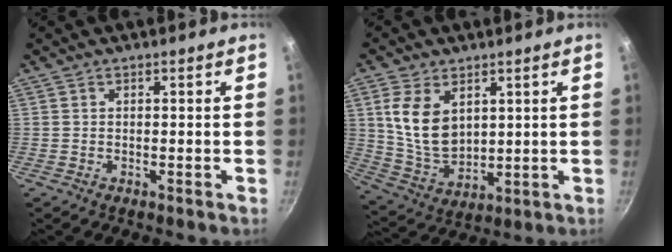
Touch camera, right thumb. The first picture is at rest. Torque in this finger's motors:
{"motor_torque": [-1.00, 1.14, -0.04, 0.26, 0.11]}